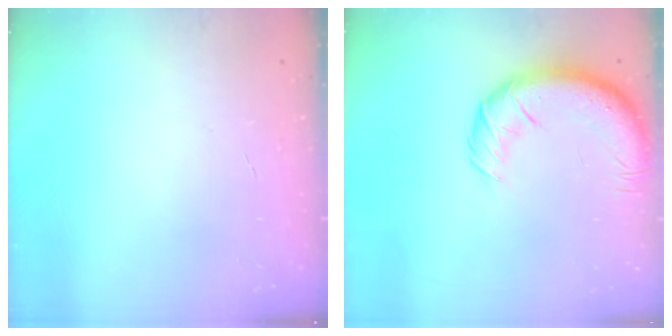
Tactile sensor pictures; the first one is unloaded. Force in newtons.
{"total": 13.9, "press": 13.6, "slide": 2.8}